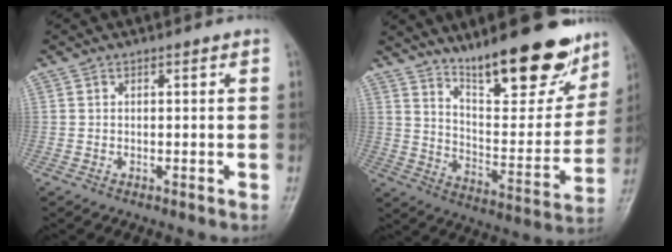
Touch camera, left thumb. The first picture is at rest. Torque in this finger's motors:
{"motor_torque": [0.37, 0.21, 0.91, -1.78, 0.19]}